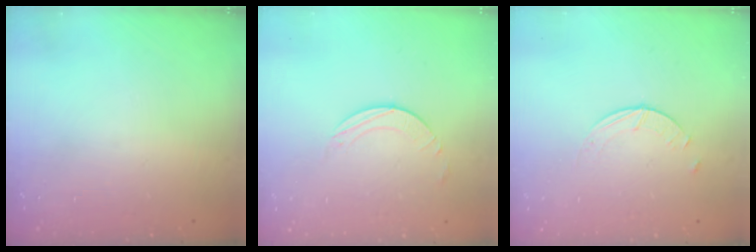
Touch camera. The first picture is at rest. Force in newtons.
{"total": 1.6, "press": 1.6, "slide": 0.2}
{"total": 0.9, "press": 0.9, "slide": 0.2}